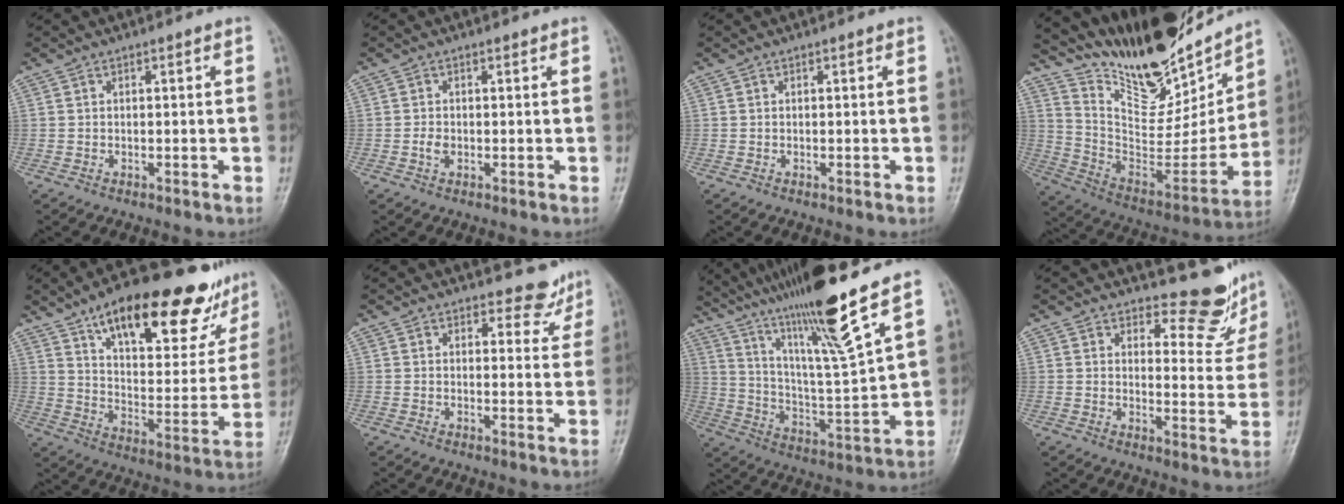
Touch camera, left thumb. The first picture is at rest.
{"total": 1.5, "force": [-0.2, 1.1, 1.0], "torque": [-0.017, 0.000, -0.004]}
{"total": 0.0}
{"total": 24.8, "force": [20.6, 7.4, 11.7], "torque": [-0.150, -0.111, 0.343]}
{"total": 26.8, "force": [17.5, 10.1, 17.6], "torque": [-0.208, -0.048, 0.263]}
{"total": 4.8, "force": [4.1, 2.3, 0.5], "torque": [0.021, -0.033, 0.042]}
{"total": 19.5, "force": [13.9, 0.2, 13.7], "torque": [-0.224, -0.066, 0.249]}
{"total": 9.6, "force": [8.9, 3.1, 1.7], "torque": [0.012, -0.089, 0.103]}